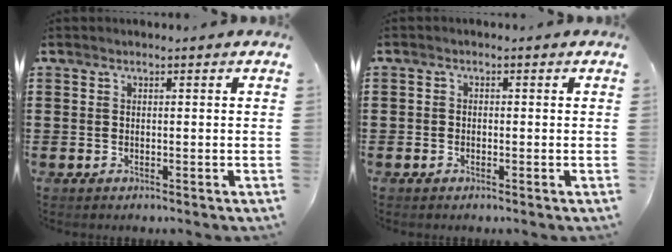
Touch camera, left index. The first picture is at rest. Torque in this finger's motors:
{"motor_torque": [-0.52, 0.52, -0.15, -0.03]}